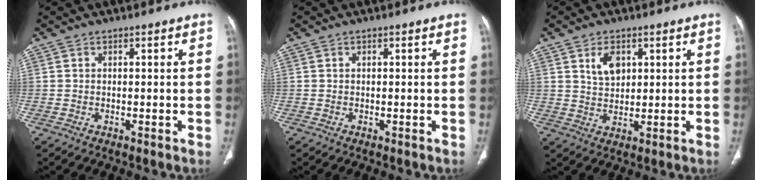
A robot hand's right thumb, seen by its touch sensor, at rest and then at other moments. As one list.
[{"total": 0.0}, {"total": 5.2, "force": [2.2, 3.2, 3.3], "torque": [-0.045, -0.013, 0.045]}]